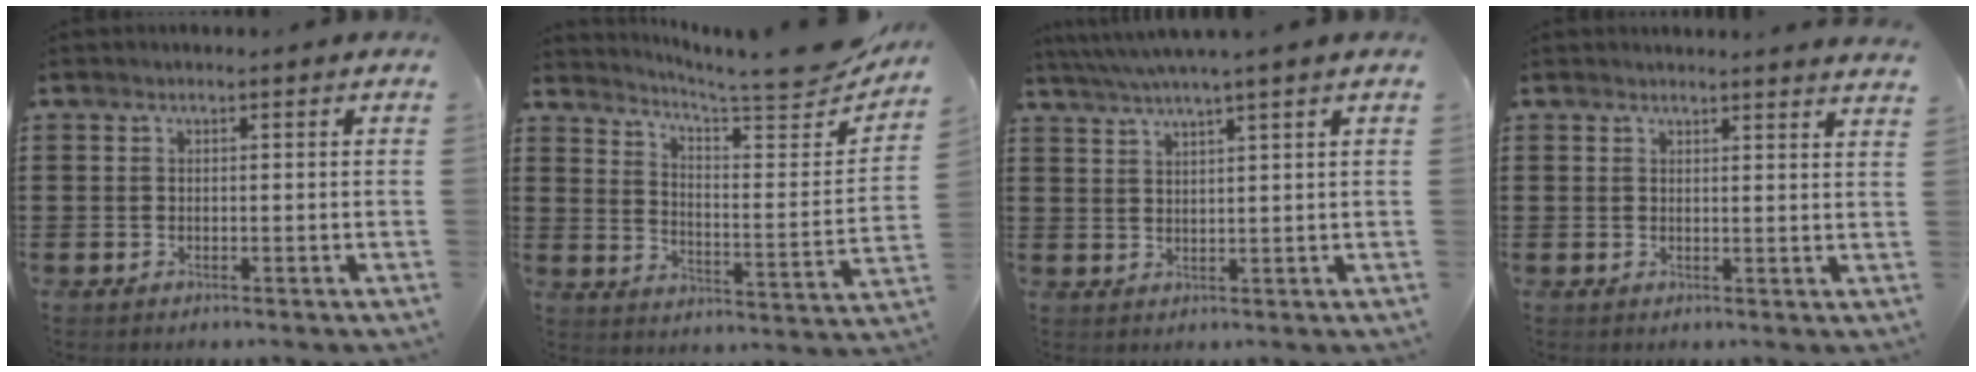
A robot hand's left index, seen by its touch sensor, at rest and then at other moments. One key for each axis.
{"total": 5.8, "fx": 5.3, "fy": -0.1, "fz": 2.4, "tx": -0.056, "ty": -0.051, "tz": 0.082}
{"total": 3.7, "fx": 2.8, "fy": -0.6, "fz": 2.2, "tx": -0.050, "ty": -0.008, "tz": 0.049}
{"total": 2.1, "fx": 2.0, "fy": -0.4, "fz": 0.2, "tx": 0.000, "ty": -0.008, "tz": 0.037}